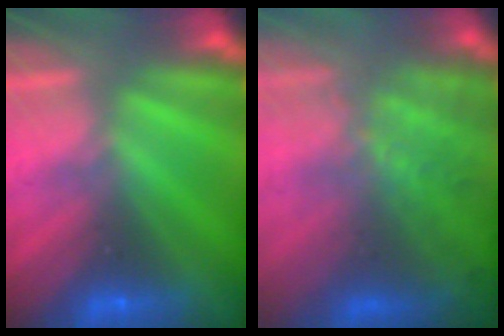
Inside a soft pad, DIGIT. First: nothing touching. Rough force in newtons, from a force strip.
{"total": 7.6}